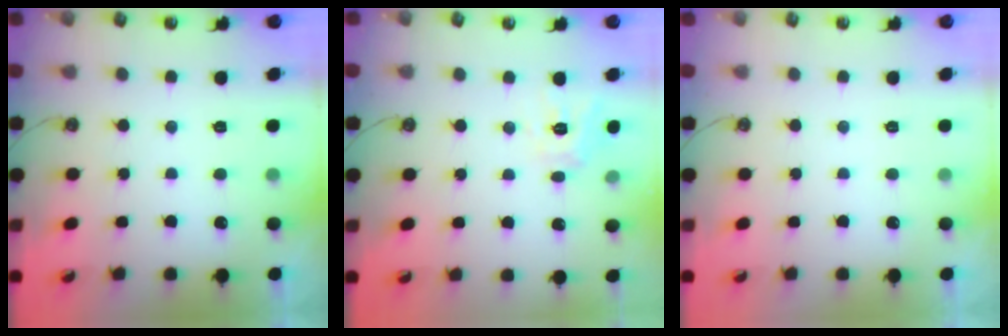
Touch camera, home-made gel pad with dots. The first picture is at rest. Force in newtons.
{"total": 9.1, "press": 9.0, "slide": 0.7}
{"total": 0.0}